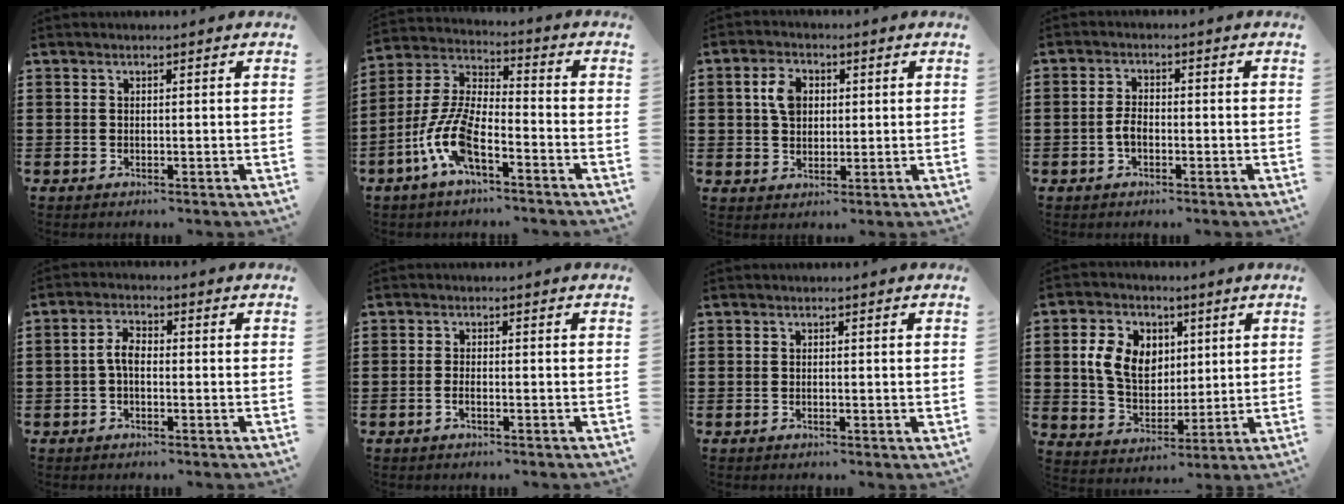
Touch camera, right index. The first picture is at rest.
{"total": 10.0, "force": [-4.9, 3.4, 8.0], "torque": [-0.204, -0.015, -0.099]}
{"total": 5.0, "force": [0.9, 3.6, 3.4], "torque": [-0.068, 0.011, 0.012]}
{"total": 2.6, "force": [-0.9, 1.3, 2.1], "torque": [-0.056, -0.003, -0.021]}
{"total": 3.4, "force": [-0.6, 1.7, 2.9], "torque": [-0.069, 0.001, -0.017]}
{"total": 1.2, "force": [-0.7, 0.0, 1.0], "torque": [-0.022, -0.009, -0.010]}
{"total": 0.5, "force": [-0.1, 0.0, 0.5], "torque": [-0.011, -0.006, -0.001]}
{"total": 8.9, "force": [1.9, 7.0, 5.2], "torque": [-0.123, 0.012, 0.029]}